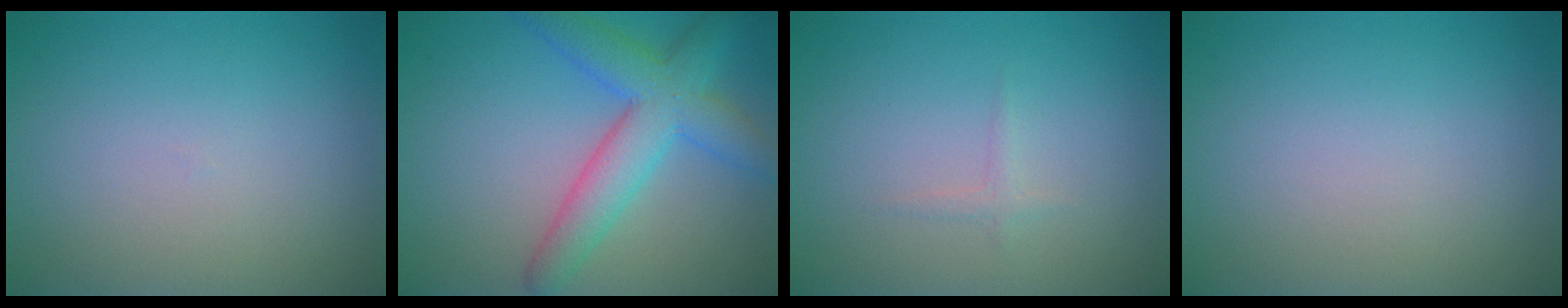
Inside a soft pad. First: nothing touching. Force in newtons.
{"total": 5.9, "press": 5.9, "slide": 0.2}
{"total": 0.7, "press": 0.7, "slide": 0.0}
{"total": 0.0}